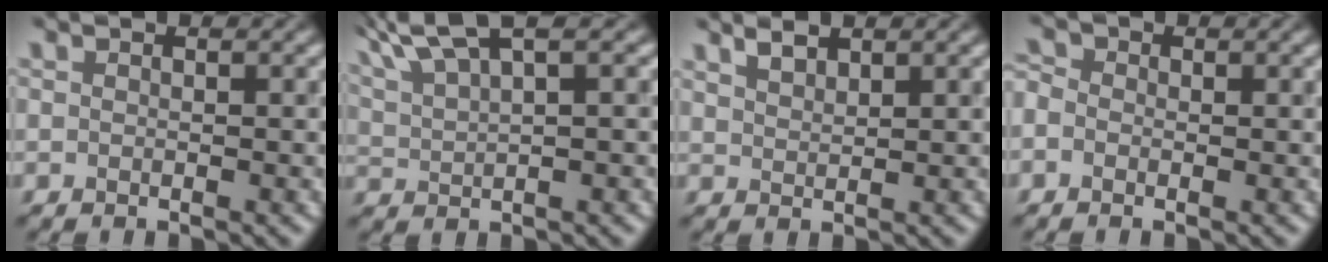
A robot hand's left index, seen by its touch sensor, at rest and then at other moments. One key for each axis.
{"total": 4.7, "fx": 3.7, "fy": 0.5, "fz": 2.8, "tx": -0.062, "ty": 0.022, "tz": 0.074}
{"total": 1.5, "fx": 1.5, "fy": 0.1, "fz": 0.3, "tx": -0.007, "ty": 0.002, "tz": 0.031}
{"total": 1.7, "fx": 0.1, "fy": 1.4, "fz": 1.0, "tx": -0.022, "ty": 0.010, "tz": -0.017}